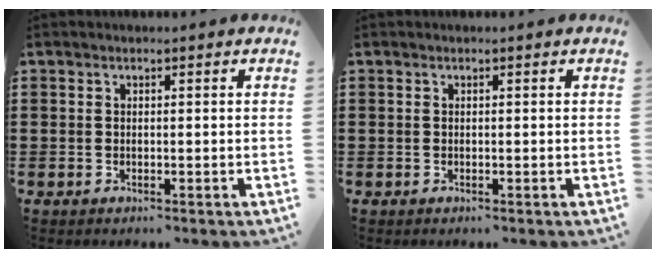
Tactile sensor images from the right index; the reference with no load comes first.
{"total": 0.0}